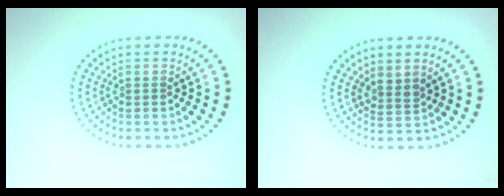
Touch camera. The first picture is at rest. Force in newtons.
{"total": 1.6, "press": 1.3, "slide": 0.9}